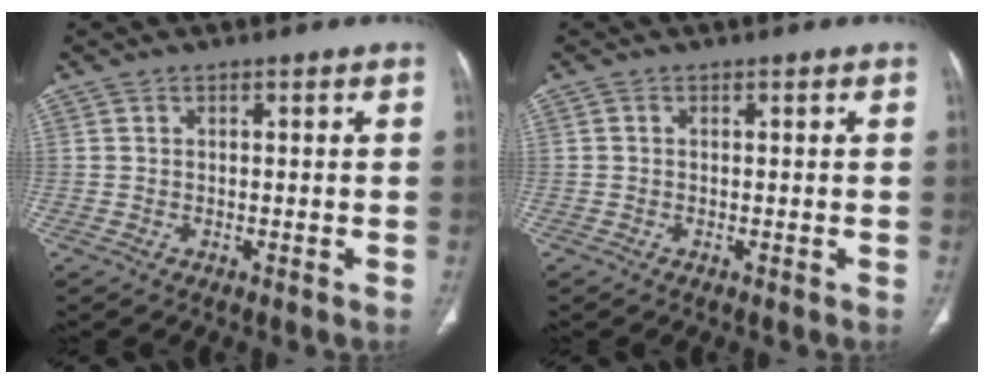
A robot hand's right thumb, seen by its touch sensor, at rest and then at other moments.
{"total": 0.0}